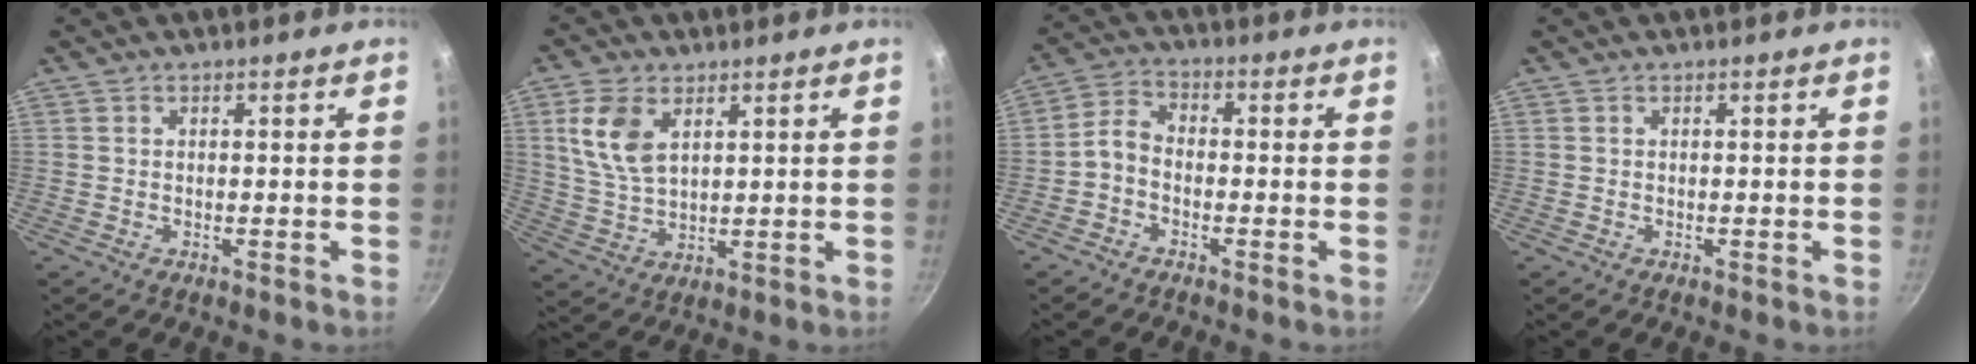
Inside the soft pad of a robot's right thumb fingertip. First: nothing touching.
{"total": 9.1, "force": [3.6, 5.3, 6.4], "torque": [-0.121, -0.019, 0.076]}
{"total": 4.1, "force": [-1.6, 2.8, 2.6], "torque": [-0.054, 0.033, -0.043]}
{"total": 0.0}